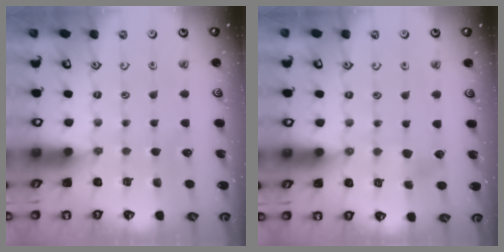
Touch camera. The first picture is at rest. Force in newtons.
{"total": 3.0, "press": 2.9, "slide": 0.5}